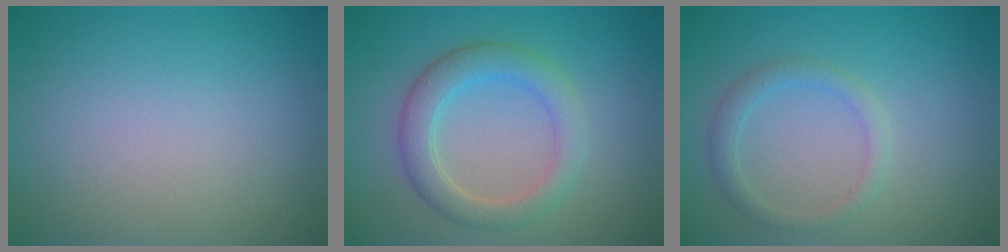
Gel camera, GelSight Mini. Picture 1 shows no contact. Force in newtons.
{"total": 3.8, "press": 3.8, "slide": 0.2}
{"total": 1.8, "press": 1.8, "slide": 0.2}